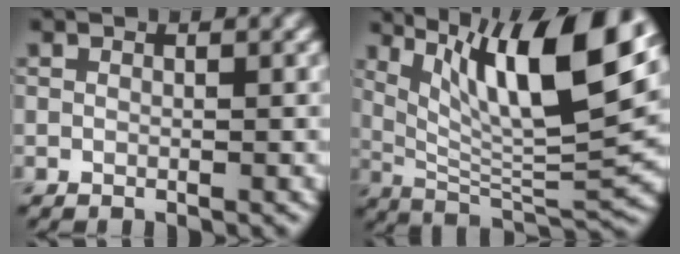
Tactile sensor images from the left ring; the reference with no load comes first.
{"total": 13.1, "force": [5.7, 3.2, 11.3], "torque": [-0.182, 0.002, 0.104]}